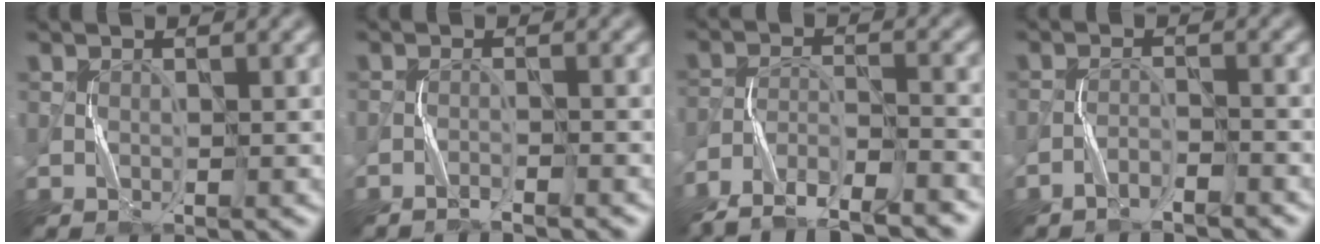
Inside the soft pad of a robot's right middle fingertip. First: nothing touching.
{"total": 1.7, "force": [-1.5, -0.4, 0.5], "torque": [-0.020, 0.007, -0.027]}
{"total": 8.1, "force": [-7.2, 1.7, 3.4], "torque": [-0.057, -0.009, -0.118]}
{"total": 1.9, "force": [-1.8, 0.0, 0.5], "torque": [-0.010, 0.007, -0.034]}